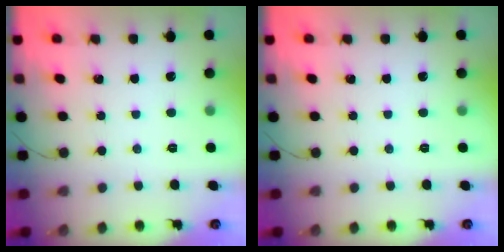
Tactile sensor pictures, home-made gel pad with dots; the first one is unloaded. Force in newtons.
{"total": 0.0}